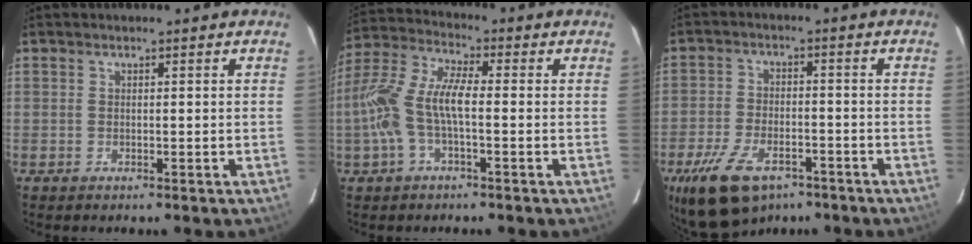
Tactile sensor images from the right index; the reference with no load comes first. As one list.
[{"total": 11.4, "force": [-2.1, 3.9, 10.5], "torque": [-0.233, 0.010, -0.043]}, {"total": 14.1, "force": [-9.0, 7.1, 8.2], "torque": [-0.184, -0.019, -0.153]}]